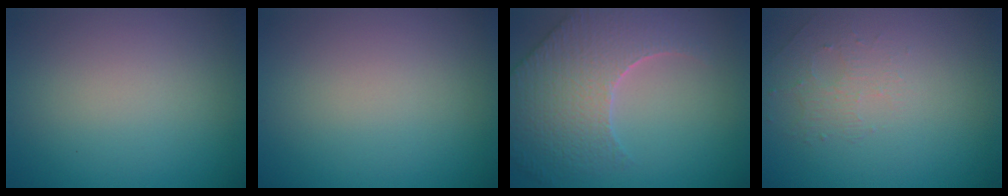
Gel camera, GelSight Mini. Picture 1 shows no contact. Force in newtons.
{"total": 0.0}
{"total": 7.6, "press": 5.8, "slide": 4.9}
{"total": 1.4, "press": 0.7, "slide": 1.2}